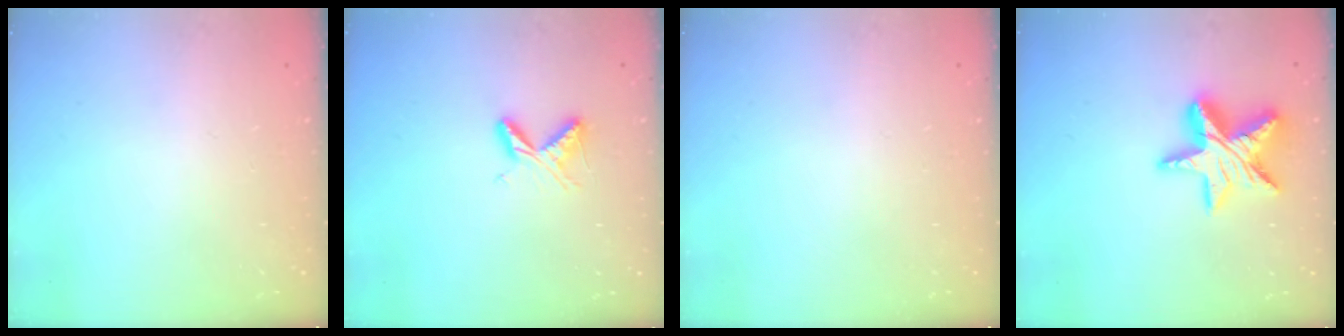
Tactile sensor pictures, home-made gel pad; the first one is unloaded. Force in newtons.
{"total": 6.1, "press": 6.0, "slide": 0.6}
{"total": 0.0}
{"total": 17.2, "press": 17.2, "slide": 1.3}